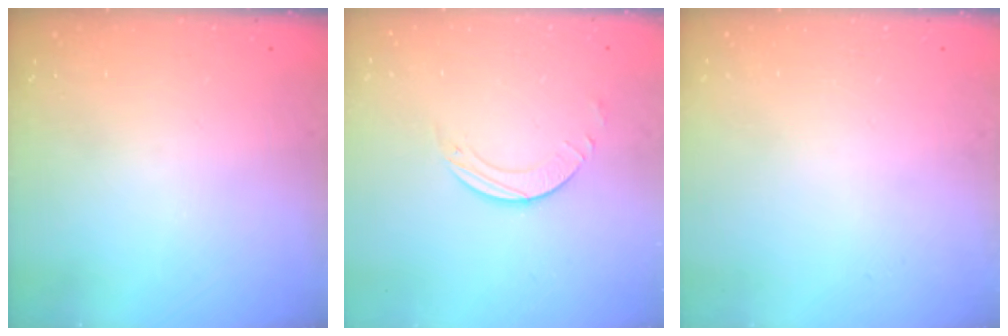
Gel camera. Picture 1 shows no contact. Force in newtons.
{"total": 2.5, "press": 2.5, "slide": 0.2}
{"total": 0.0}